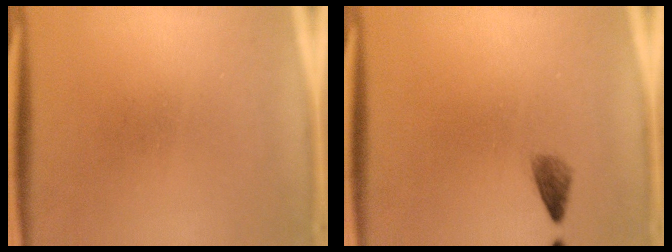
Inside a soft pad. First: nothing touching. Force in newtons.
{"total": 1.5}